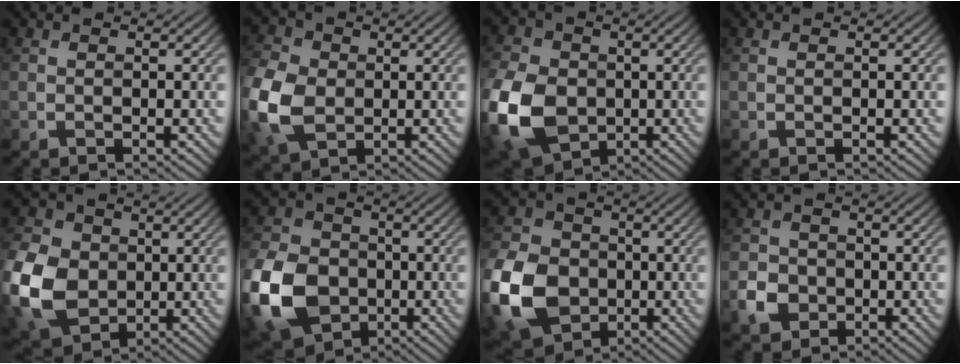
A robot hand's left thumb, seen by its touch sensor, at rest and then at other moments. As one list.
[{"total": 11.2, "force": [-1.2, 8.4, 7.3], "torque": [-0.220, -0.011, -0.030]}, {"total": 15.2, "force": [-3.3, 11.1, 9.9], "torque": [-0.273, -0.022, -0.071]}, {"total": 0.0}, {"total": 14.1, "force": [-1.6, 11.2, 8.4], "torque": [-0.250, -0.015, -0.040]}, {"total": 16.1, "force": [-4.8, 12.1, 9.5], "torque": [-0.263, -0.035, -0.102]}, {"total": 15.7, "force": [-4.3, 12.1, 9.1], "torque": [-0.258, -0.031, -0.092]}, {"total": 4.4, "force": [-1.8, 3.6, 1.6], "torque": [-0.037, -0.005, -0.043]}]